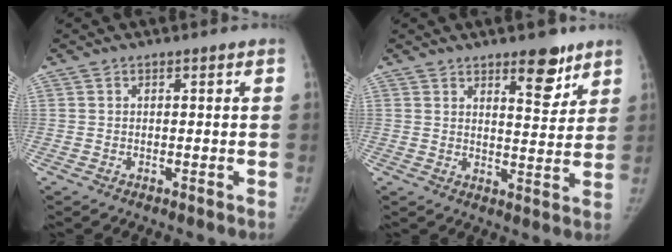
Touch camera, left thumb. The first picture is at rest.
{"total": 7.8, "force": [5.2, 2.9, 4.9], "torque": [-0.043, -0.037, 0.075]}